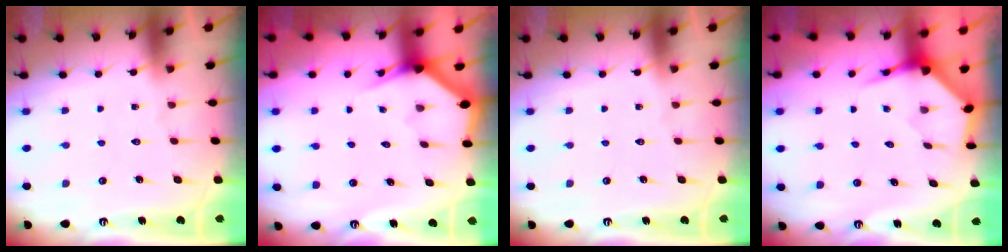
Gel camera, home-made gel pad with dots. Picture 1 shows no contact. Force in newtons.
{"total": 2.9, "press": 2.9, "slide": 0.1}
{"total": 0.0}
{"total": 4.0, "press": 3.9, "slide": 0.4}